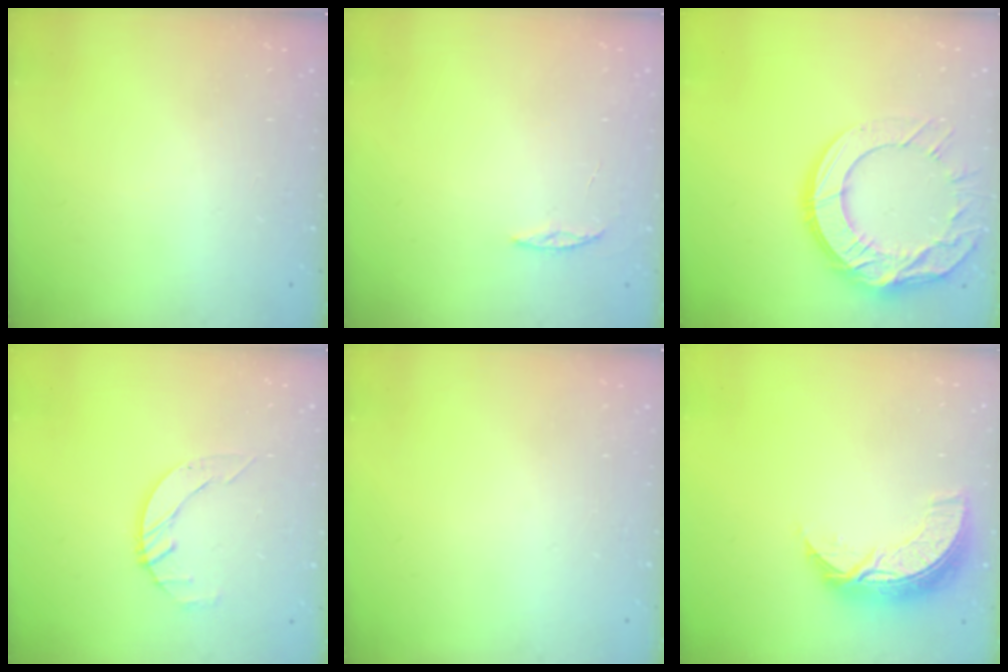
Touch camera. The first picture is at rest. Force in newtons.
{"total": 2.4, "press": 2.4, "slide": 0.2}
{"total": 17.2, "press": 17.1, "slide": 1.4}
{"total": 2.7, "press": 2.7, "slide": 0.3}
{"total": 0.0}
{"total": 9.3, "press": 9.3, "slide": 0.7}